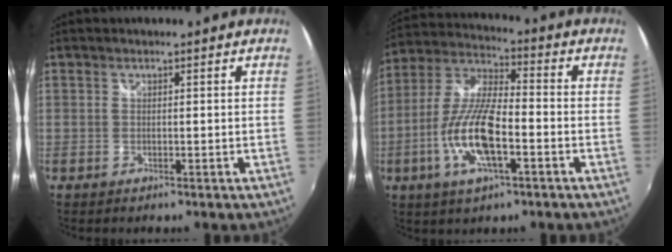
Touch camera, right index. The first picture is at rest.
{"total": 14.2, "force": [-4.6, 4.5, 12.6], "torque": [-0.264, -0.006, -0.090]}